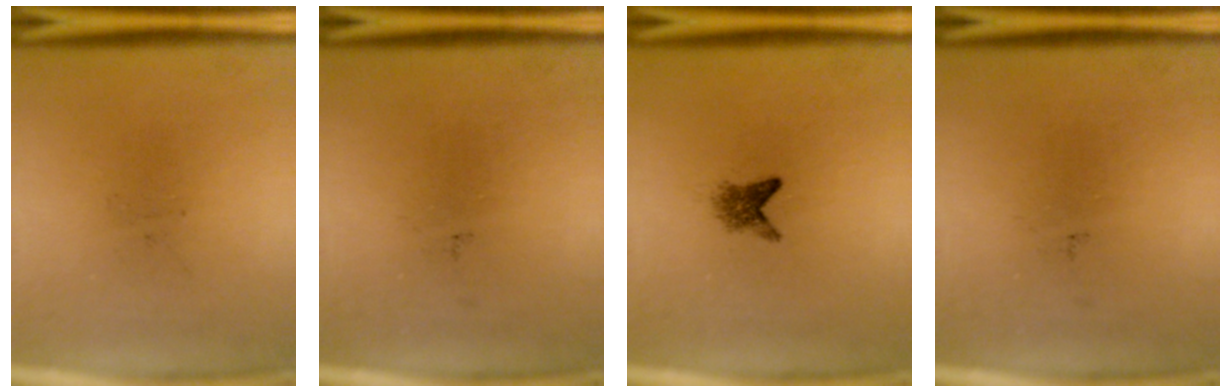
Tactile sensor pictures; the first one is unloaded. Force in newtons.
{"total": 0.0}
{"total": 2.1}
{"total": 0.0}